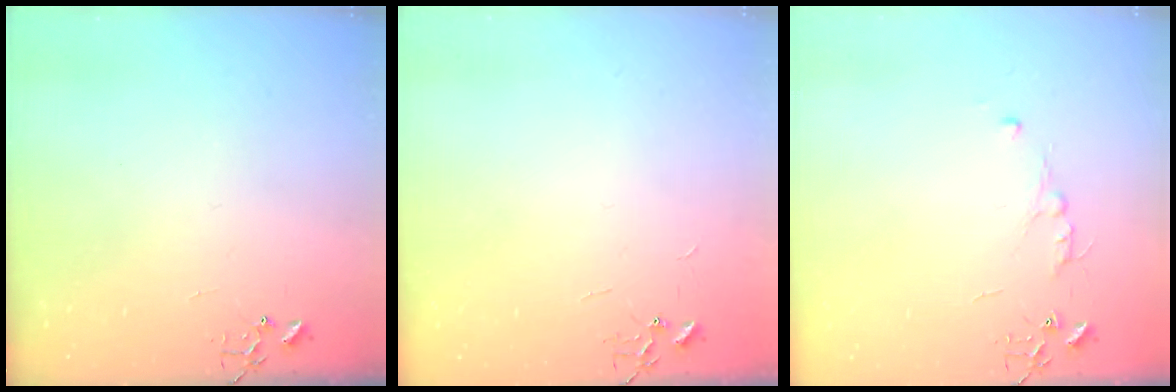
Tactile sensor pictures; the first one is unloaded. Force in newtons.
{"total": 1.8, "press": 1.8, "slide": 0.2}
{"total": 4.8, "press": 4.8, "slide": 0.7}